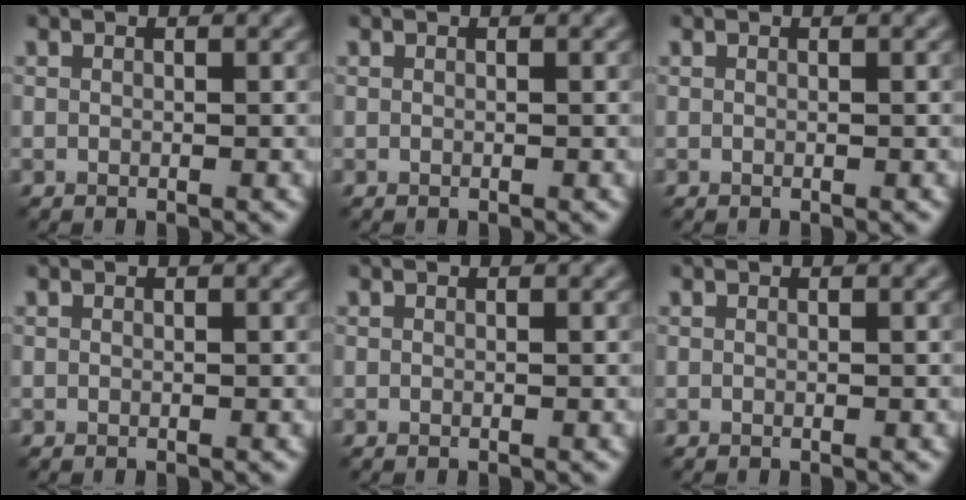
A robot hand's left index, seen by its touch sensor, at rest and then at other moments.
{"total": 0.0}
{"total": 0.0}
{"total": 0.0}
{"total": 0.0}
{"total": 0.0}